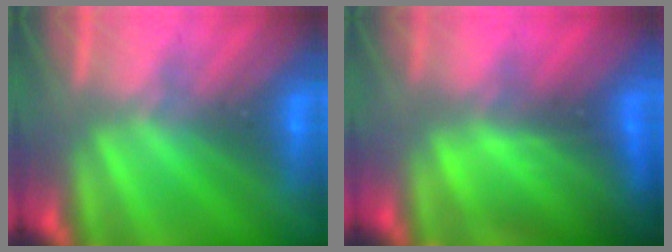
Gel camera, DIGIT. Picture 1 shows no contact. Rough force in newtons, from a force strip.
{"total": 8.4}